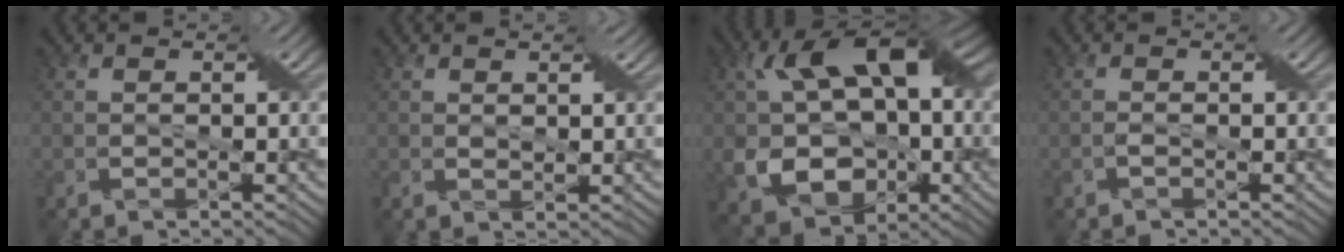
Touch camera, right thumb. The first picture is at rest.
{"total": 1.1, "force": [0.8, 0.6, 0.5], "torque": [-0.015, -0.002, 0.018]}
{"total": 15.2, "force": [0.1, 10.3, 11.2], "torque": [-0.197, -0.006, 0.000]}
{"total": 0.7, "force": [-0.4, 0.2, 0.6], "torque": [-0.015, 0.003, -0.007]}